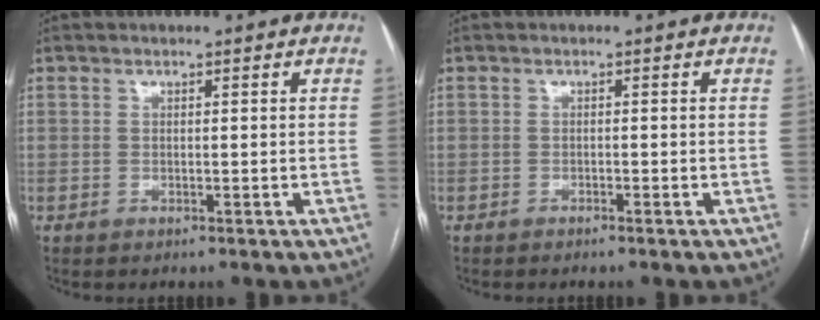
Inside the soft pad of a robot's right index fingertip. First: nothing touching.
{"total": 0.5, "force": [-0.4, 0.0, 0.3], "torque": [-0.009, 0.000, -0.008]}